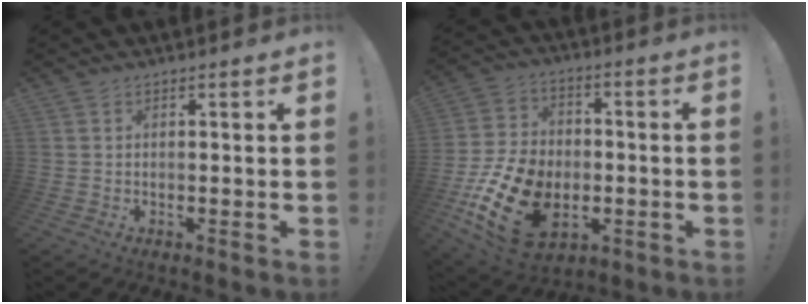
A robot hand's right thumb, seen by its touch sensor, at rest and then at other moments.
{"total": 20.0, "force": [-6.4, 13.9, 12.9], "torque": [-0.233, 0.043, -0.098]}